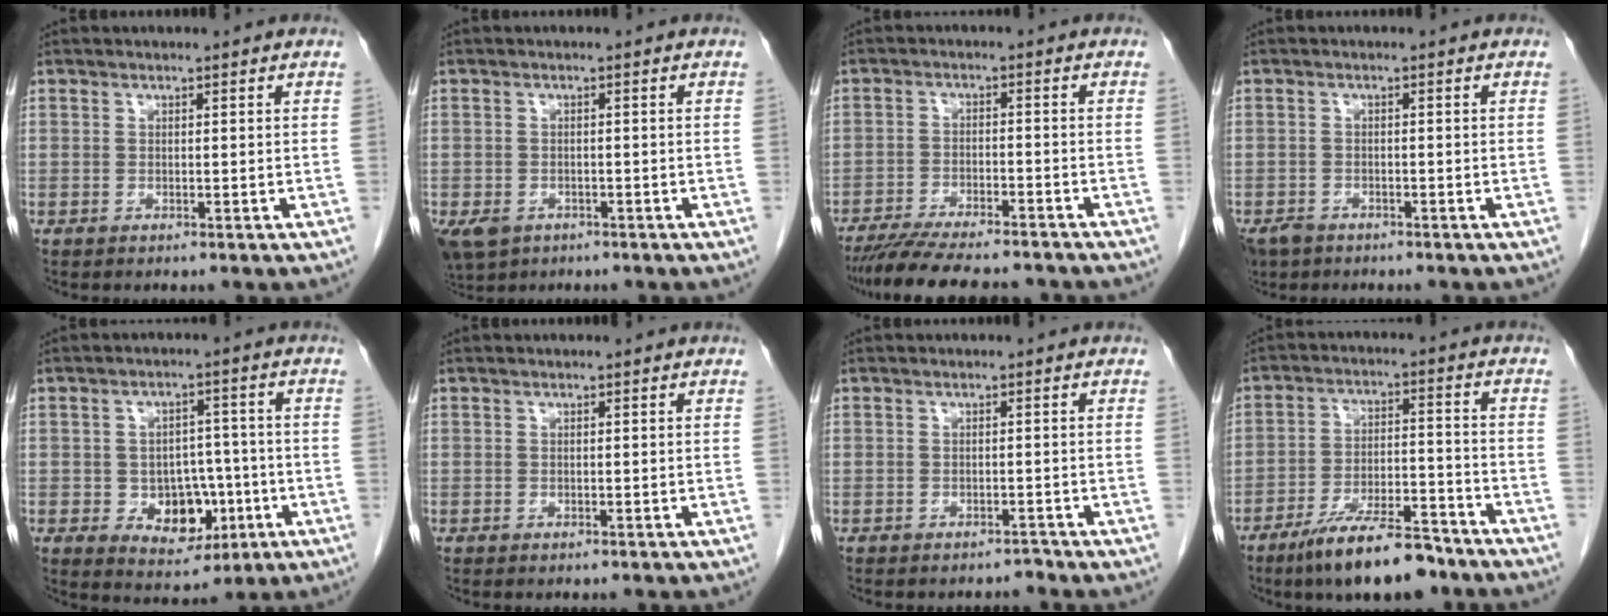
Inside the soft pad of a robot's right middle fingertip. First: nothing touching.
{"total": 6.8, "force": [-3.9, 4.8, 2.8], "torque": [-0.065, -0.007, -0.057]}
{"total": 13.3, "force": [-11.9, 1.6, 5.8], "torque": [-0.094, -0.012, -0.176]}
{"total": 3.9, "force": [-2.9, 2.3, 1.4], "torque": [-0.029, -0.003, -0.048]}
{"total": 7.8, "force": [-2.1, 5.1, 5.5], "torque": [-0.078, 0.009, -0.021]}
{"total": 0.0}
{"total": 1.1, "force": [-1.1, -0.3, -0.1], "torque": [0.006, -0.002, -0.014]}
{"total": 11.8, "force": [-9.2, 2.2, 7.2], "torque": [-0.121, -0.005, -0.158]}